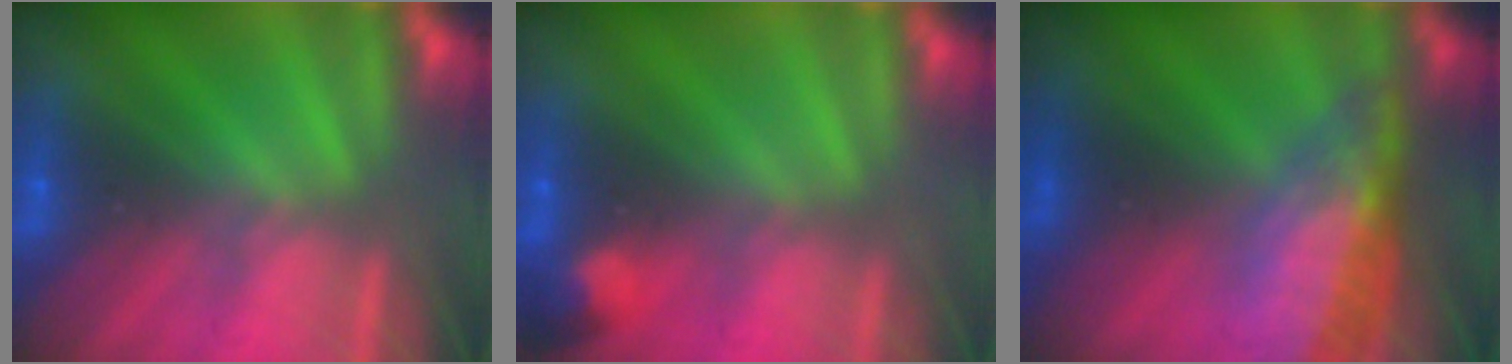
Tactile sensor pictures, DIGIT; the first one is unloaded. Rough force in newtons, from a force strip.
{"total": 2.8}
{"total": 7.8}